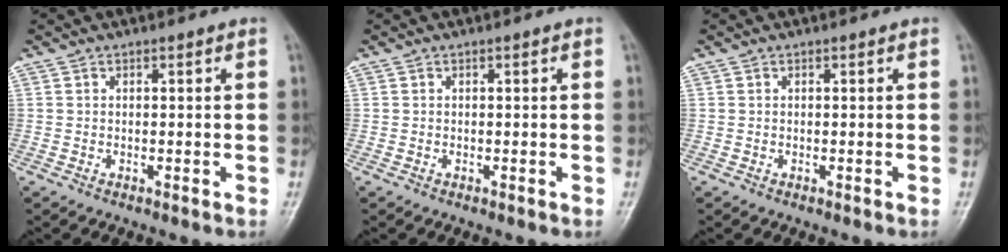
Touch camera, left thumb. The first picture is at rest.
{"total": 0.0}
{"total": 0.0}